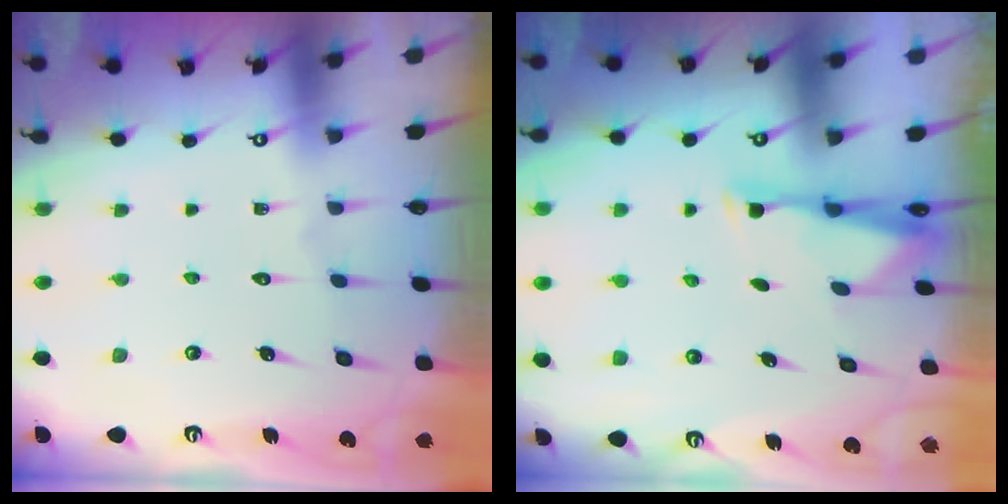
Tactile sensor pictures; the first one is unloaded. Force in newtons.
{"total": 3.1, "press": 3.0, "slide": 0.6}